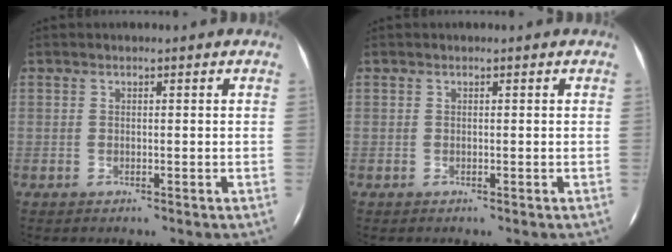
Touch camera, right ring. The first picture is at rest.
{"total": 0.0}